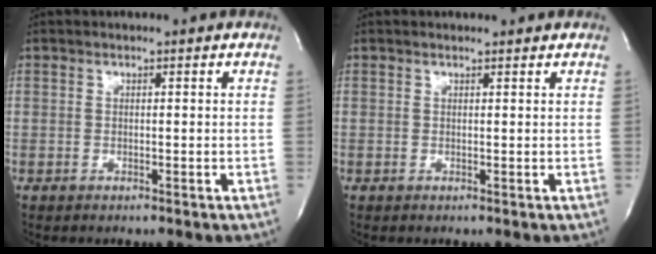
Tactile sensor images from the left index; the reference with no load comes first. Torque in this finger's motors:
{"motor_torque": [0.04, -0.04, -0.06, -0.01]}